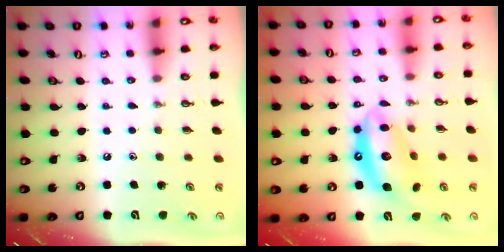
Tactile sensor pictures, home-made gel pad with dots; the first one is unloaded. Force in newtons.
{"total": 14.7, "press": 14.6, "slide": 1.6}